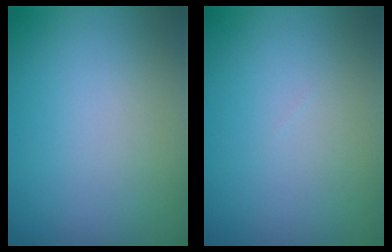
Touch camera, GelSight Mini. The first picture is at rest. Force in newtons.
{"total": 0.0}